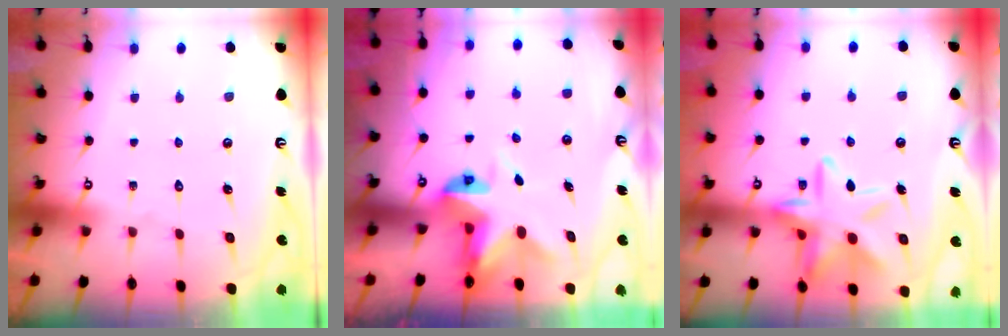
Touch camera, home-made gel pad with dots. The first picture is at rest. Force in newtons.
{"total": 5.7, "press": 5.6, "slide": 0.6}
{"total": 16.4, "press": 16.4, "slide": 1.2}